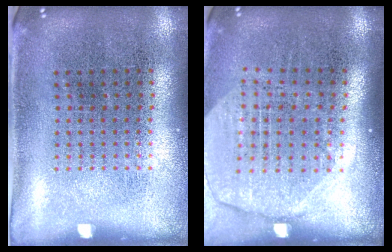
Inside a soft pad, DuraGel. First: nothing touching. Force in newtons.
{"total": 2.0, "press": 1.8, "slide": 1.0}